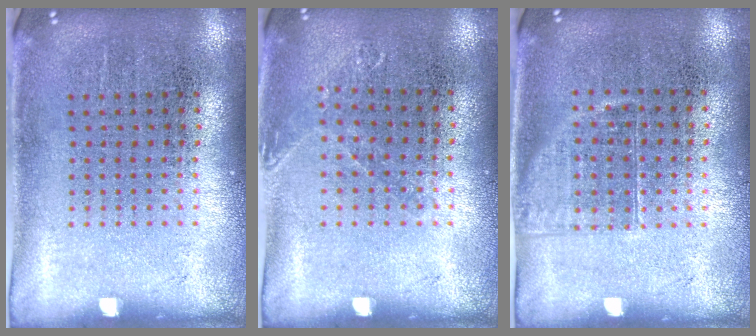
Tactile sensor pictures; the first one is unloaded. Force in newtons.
{"total": 0.8, "press": 0.8, "slide": 0.1}
{"total": 1.1, "press": 0.9, "slide": 0.6}